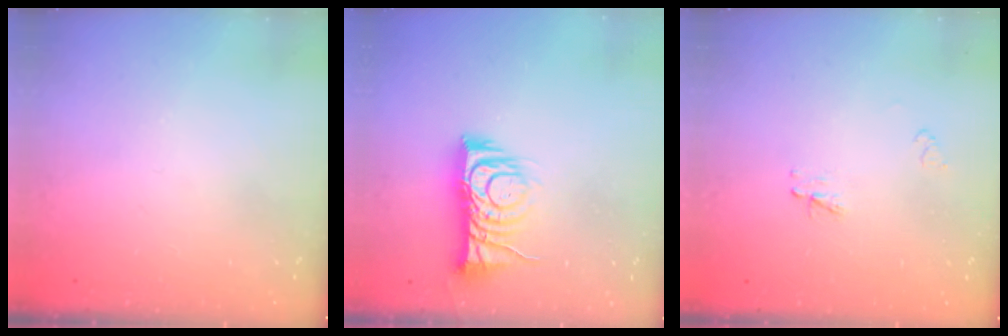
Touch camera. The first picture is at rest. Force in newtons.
{"total": 10.0, "press": 10.0, "slide": 0.3}
{"total": 2.3, "press": 2.3, "slide": 0.3}